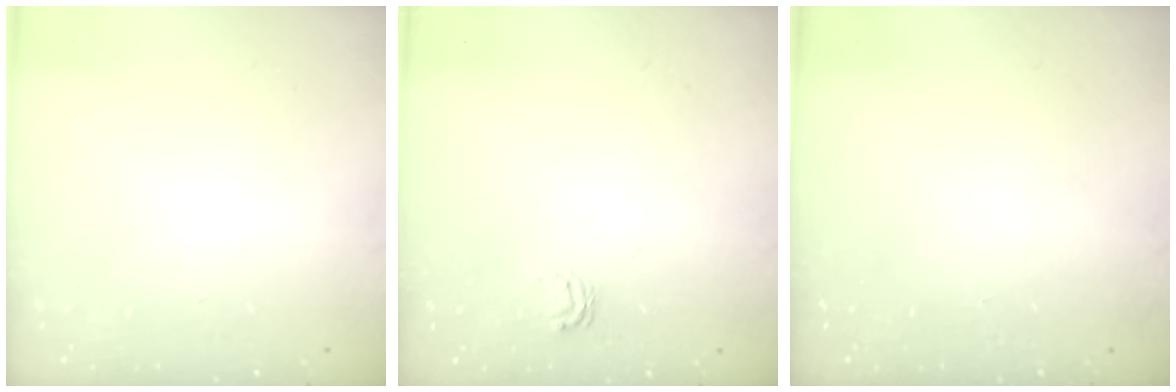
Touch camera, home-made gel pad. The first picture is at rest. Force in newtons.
{"total": 3.6, "press": 3.6, "slide": 0.1}
{"total": 0.0}